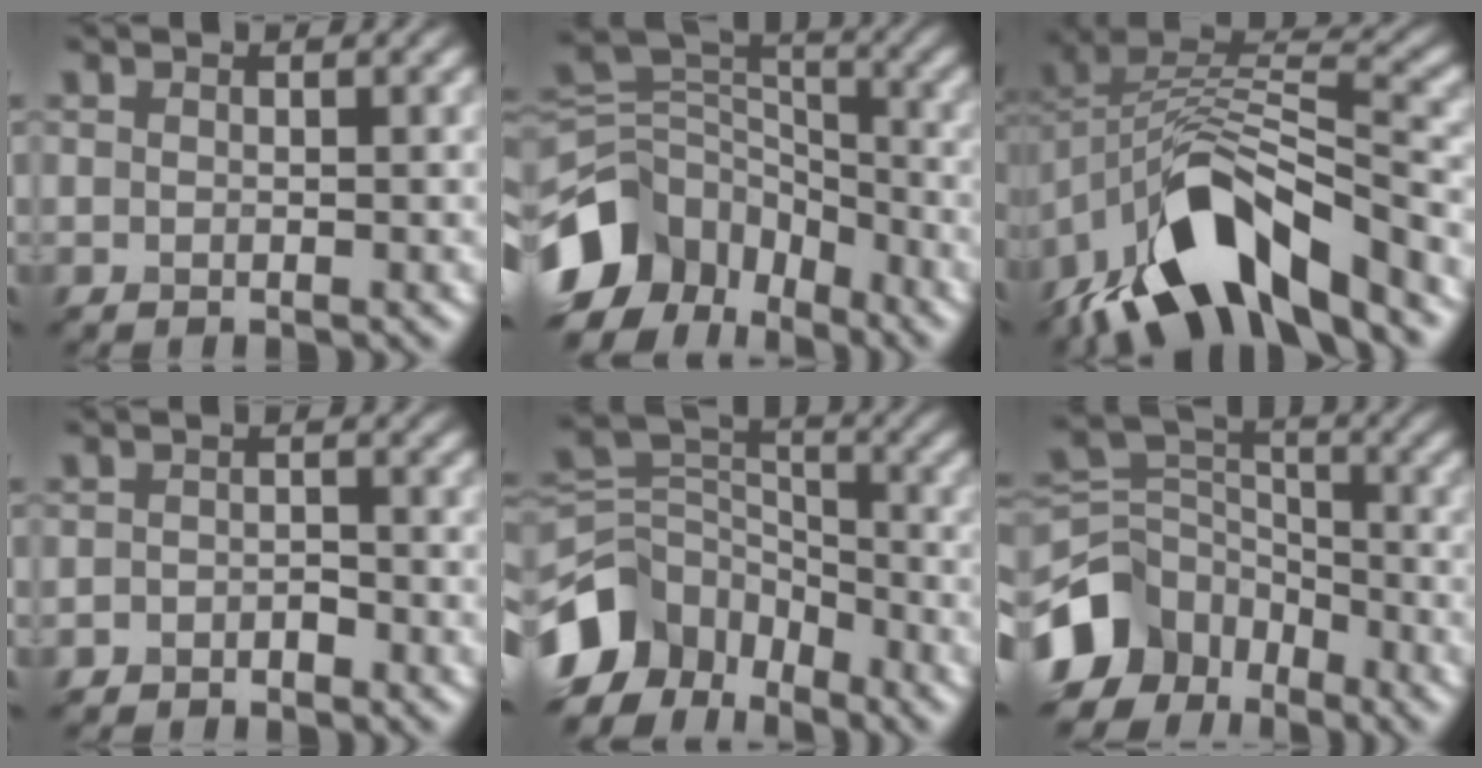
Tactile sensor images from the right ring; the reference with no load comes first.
{"total": 10.7, "force": [-5.6, 7.6, 5.2], "torque": [-0.113, 0.007, -0.111]}
{"total": 11.5, "force": [-7.0, 4.5, 7.9], "torque": [-0.143, 0.007, -0.137]}
{"total": 1.3, "force": [-1.0, 0.7, 0.3], "torque": [-0.006, 0.006, -0.021]}
{"total": 9.4, "force": [-5.4, 6.4, 4.3], "torque": [-0.082, 0.007, -0.116]}
{"total": 8.7, "force": [-5.2, 6.0, 3.5], "torque": [-0.065, 0.003, -0.112]}